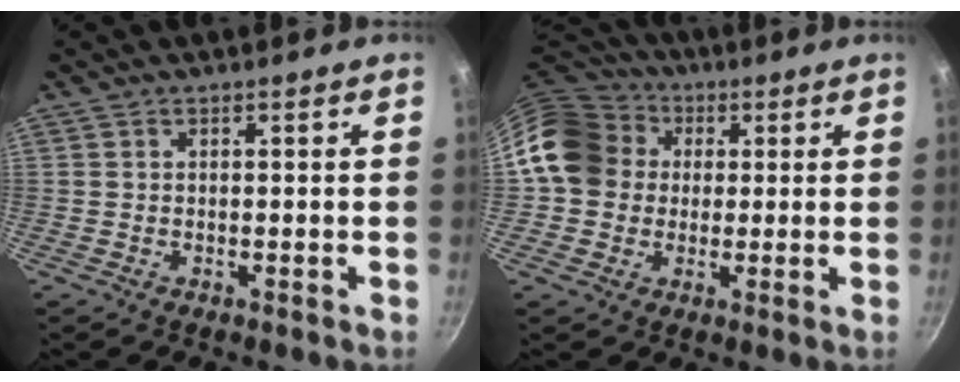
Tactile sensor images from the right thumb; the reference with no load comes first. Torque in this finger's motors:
{"motor_torque": [0.46, 2.41, 0.84, -1.08, 0.09]}